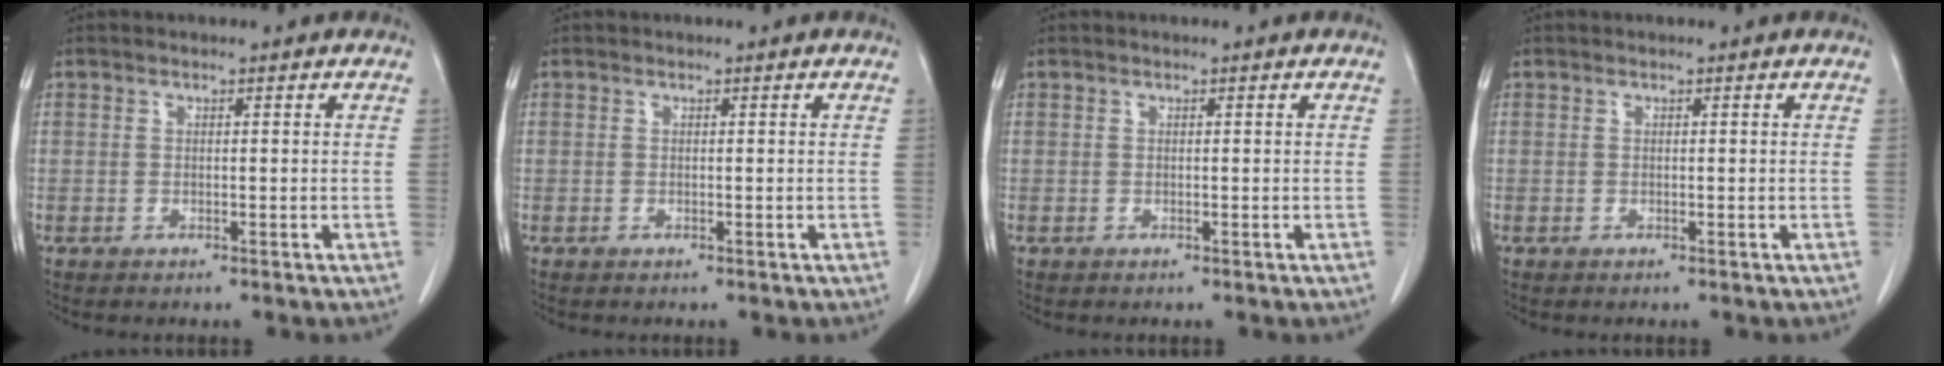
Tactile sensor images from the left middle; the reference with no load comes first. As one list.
[{"total": 0.0}, {"total": 0.0}, {"total": 0.0}]